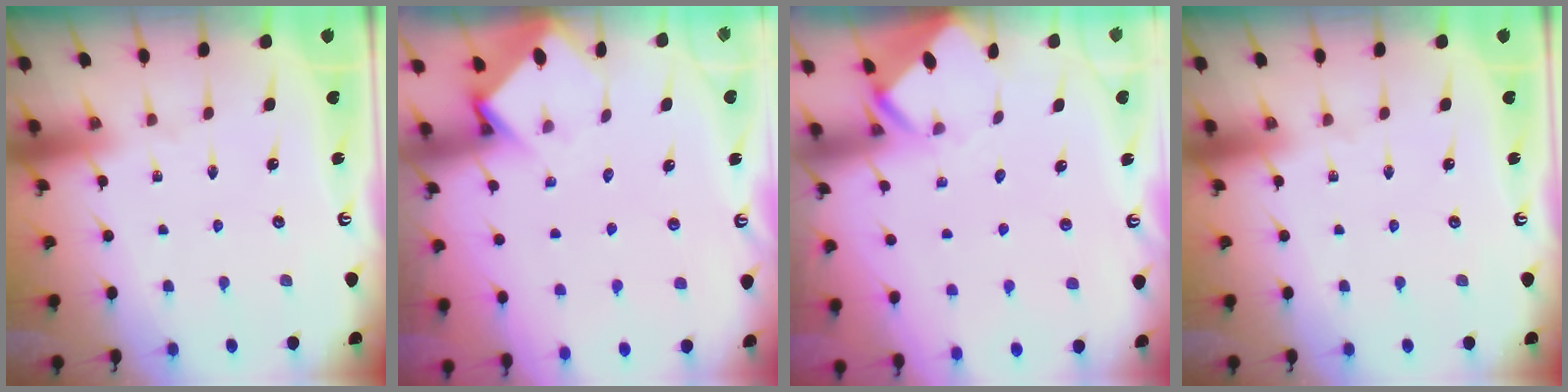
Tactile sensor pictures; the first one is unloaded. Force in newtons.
{"total": 3.7, "press": 3.7, "slide": 0.2}
{"total": 3.2, "press": 3.2, "slide": 0.3}
{"total": 0.0}